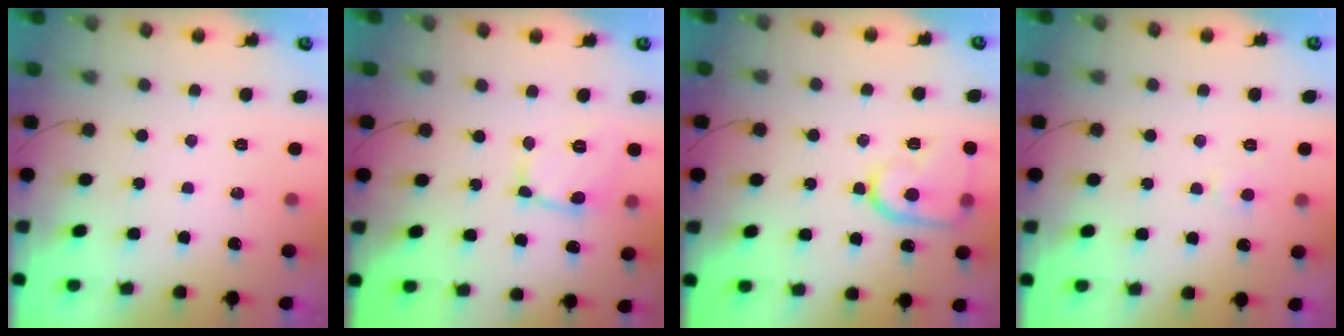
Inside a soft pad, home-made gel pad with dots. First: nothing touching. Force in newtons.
{"total": 10.2, "press": 10.1, "slide": 0.8}
{"total": 13.4, "press": 13.4, "slide": 1.3}
{"total": 3.7, "press": 3.7, "slide": 0.4}